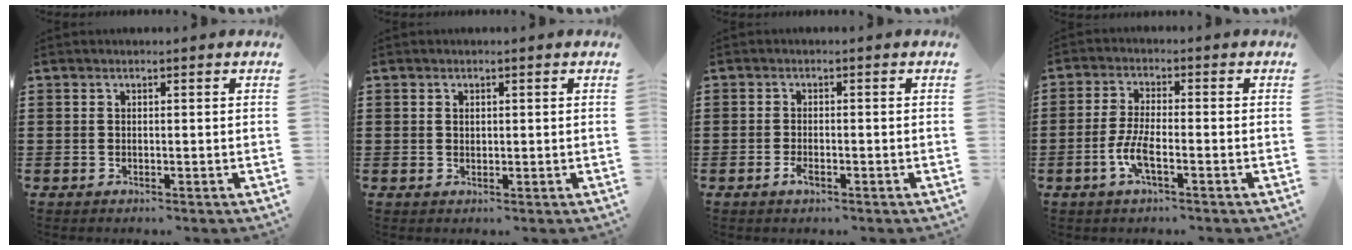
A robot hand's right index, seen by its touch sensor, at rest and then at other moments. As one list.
[{"total": 0.7, "force": [0.3, 0.6, 0.4], "torque": [-0.009, 0.004, 0.006]}, {"total": 1.9, "force": [-1.1, 0.6, 1.5], "torque": [-0.036, -0.005, -0.021]}, {"total": 4.8, "force": [-2.0, 1.1, 4.2], "torque": [-0.097, -0.008, -0.043]}]